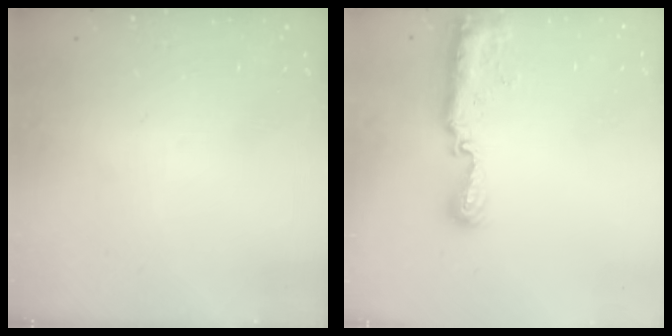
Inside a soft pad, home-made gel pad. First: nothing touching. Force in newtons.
{"total": 8.9, "press": 8.9, "slide": 0.8}